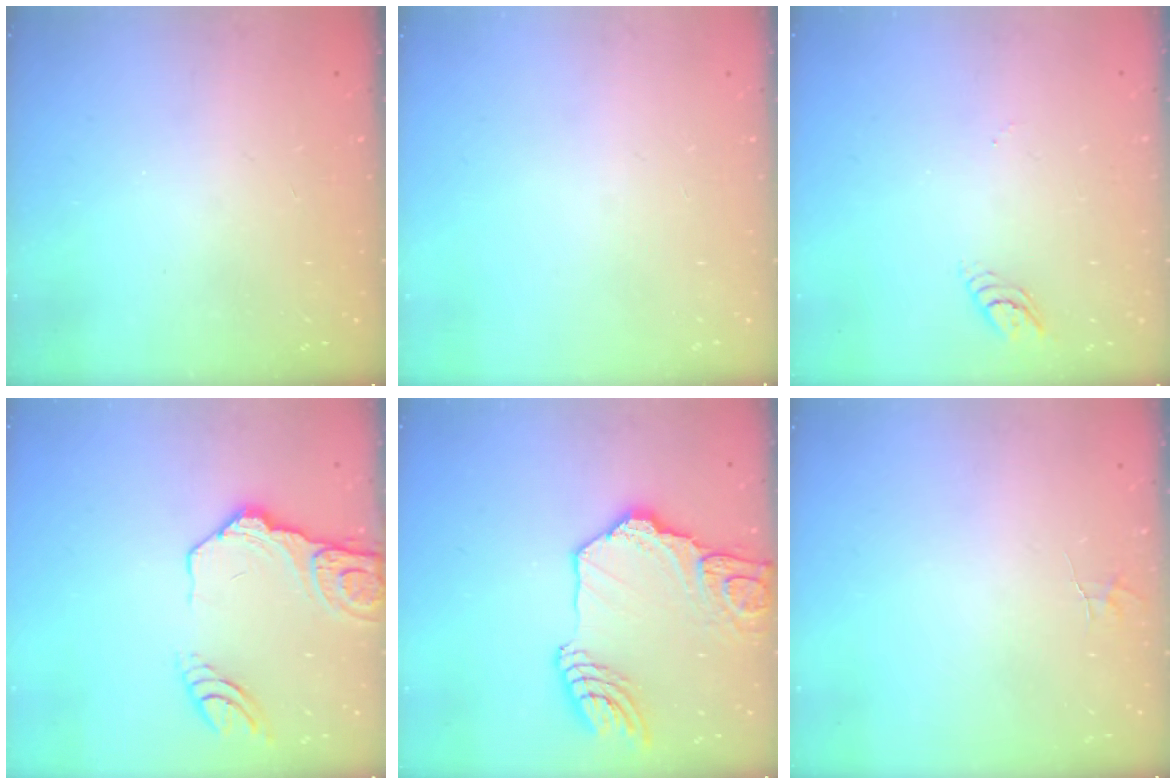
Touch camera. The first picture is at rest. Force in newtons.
{"total": 0.0}
{"total": 3.5, "press": 3.5, "slide": 0.6}
{"total": 14.0, "press": 13.9, "slide": 1.6}
{"total": 20.0, "press": 19.8, "slide": 2.6}
{"total": 3.0, "press": 3.0, "slide": 0.4}